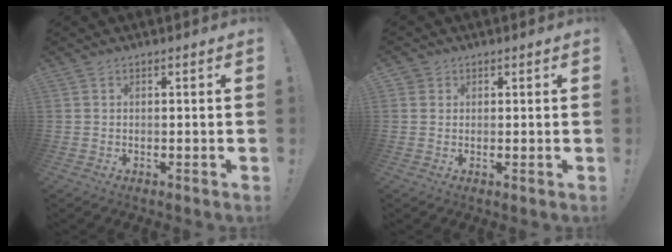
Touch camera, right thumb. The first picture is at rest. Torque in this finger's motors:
{"motor_torque": [0.09, 0.07, -0.08, 0.33, -0.09]}